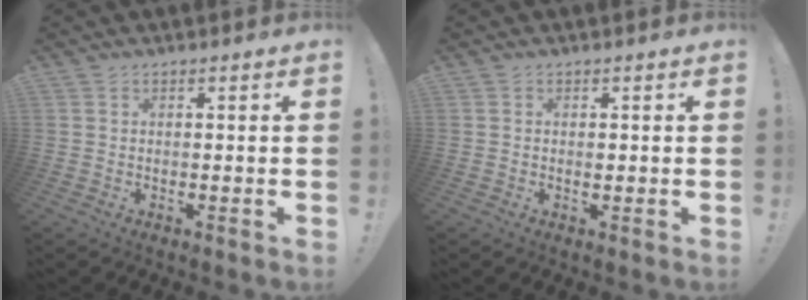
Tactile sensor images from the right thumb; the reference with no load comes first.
{"total": 0.8, "force": [-0.1, 0.7, 0.4], "torque": [0.001, 0.001, -0.005]}